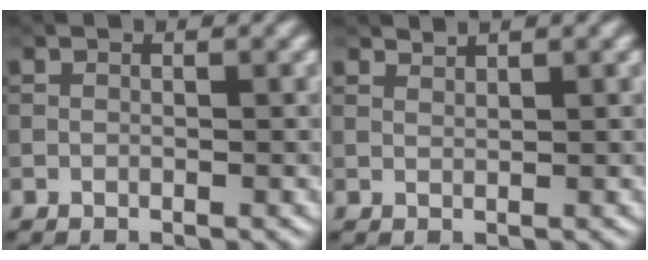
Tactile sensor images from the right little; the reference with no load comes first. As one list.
[{"total": 1.1, "force": [1.1, 0.0, 0.2], "torque": [-0.002, -0.001, 0.021]}]